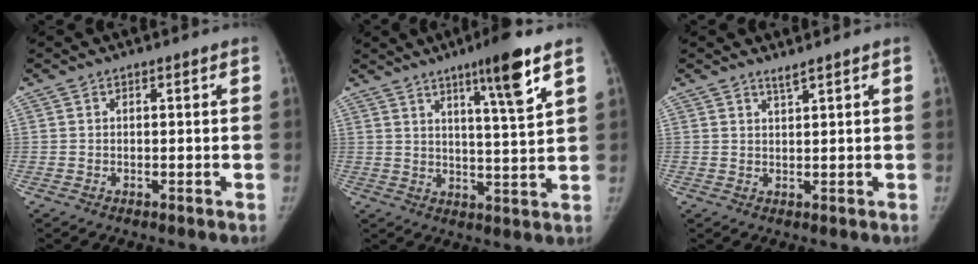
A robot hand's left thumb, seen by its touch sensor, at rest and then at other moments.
{"total": 10.1, "force": [5.9, 0.3, 8.2], "torque": [-0.126, -0.033, 0.090]}
{"total": 1.3, "force": [1.2, -0.2, 0.4], "torque": [0.001, -0.012, 0.021]}